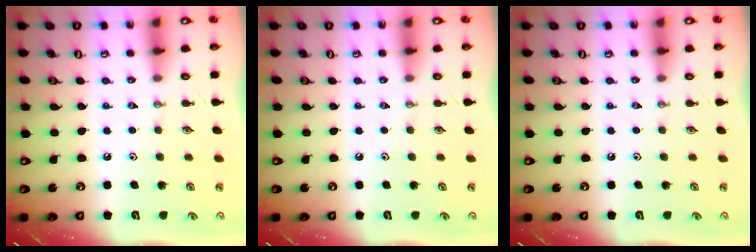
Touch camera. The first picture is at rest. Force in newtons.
{"total": 0.0}
{"total": 0.0}